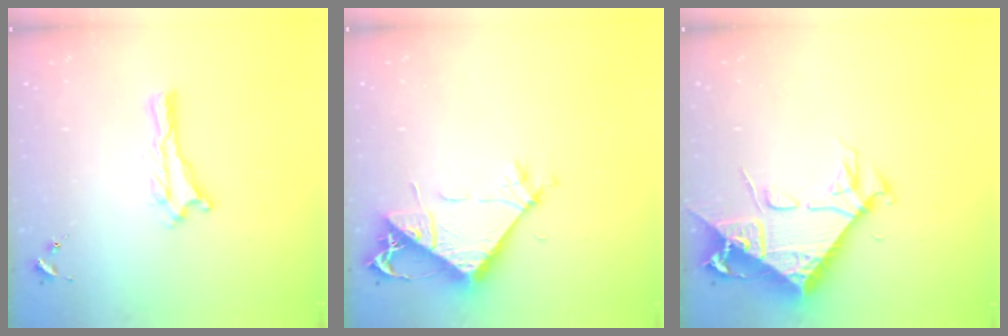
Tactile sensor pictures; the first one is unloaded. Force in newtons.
{"total": 7.8, "press": 7.7, "slide": 1.2}
{"total": 8.4, "press": 8.3, "slide": 0.9}